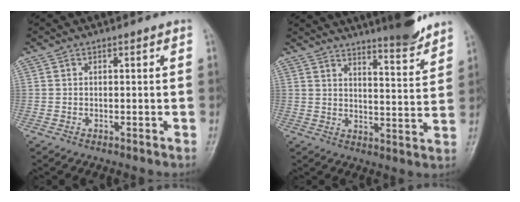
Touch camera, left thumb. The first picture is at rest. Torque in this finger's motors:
{"motor_torque": [0.75, 0.01, 1.38, -1.39, 0.08]}